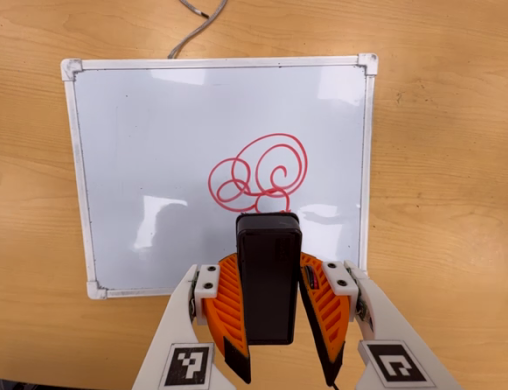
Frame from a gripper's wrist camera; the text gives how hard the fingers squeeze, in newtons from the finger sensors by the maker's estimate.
{"total": 8.0, "left": 6.8, "right": 9.3}